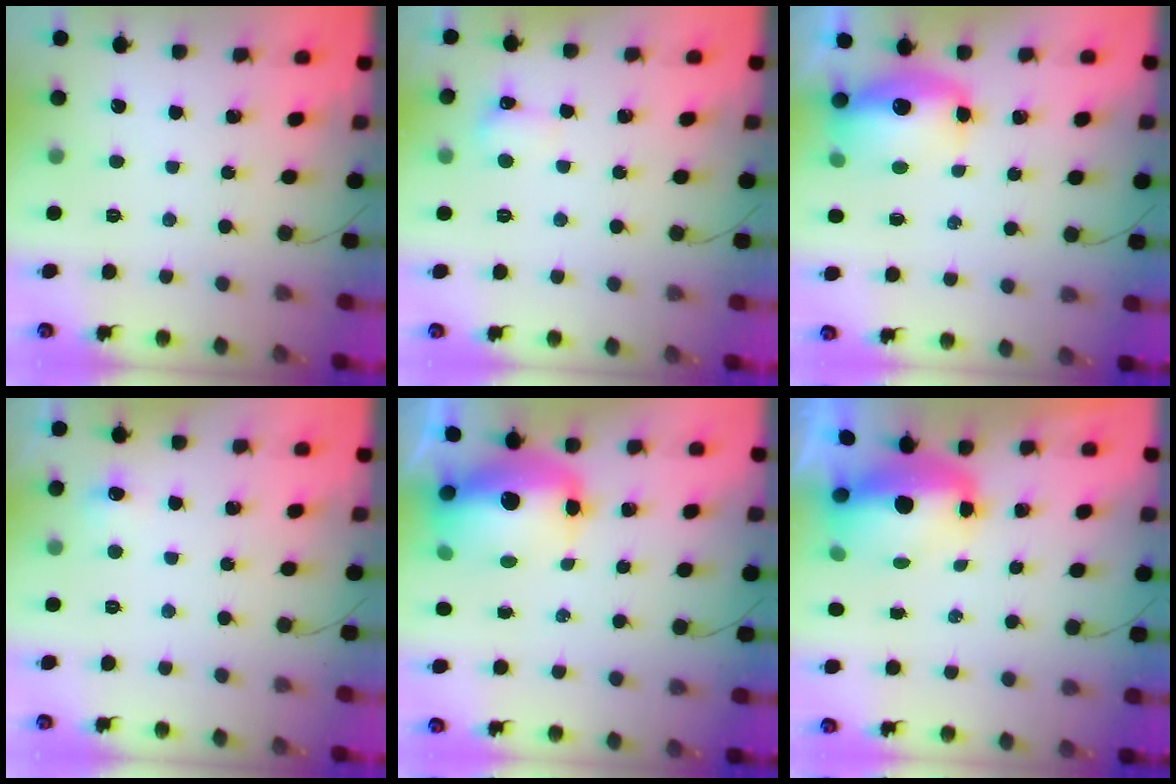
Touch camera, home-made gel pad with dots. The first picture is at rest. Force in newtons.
{"total": 4.3, "press": 4.2, "slide": 1.3}
{"total": 11.3, "press": 11.0, "slide": 2.5}
{"total": 4.6, "press": 4.4, "slide": 1.2}
{"total": 14.9, "press": 14.5, "slide": 3.4}
{"total": 9.8, "press": 9.6, "slide": 1.9}